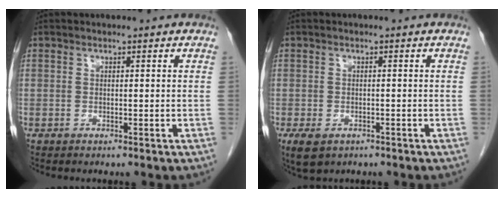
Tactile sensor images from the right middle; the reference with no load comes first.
{"total": 3.9, "force": [-2.3, 2.3, 2.1], "torque": [-0.043, -0.007, -0.031]}